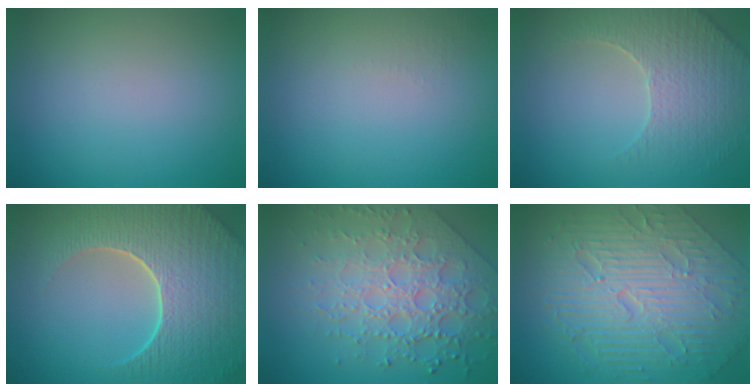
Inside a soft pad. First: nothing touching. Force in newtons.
{"total": 0.6, "press": 0.6, "slide": 0.3}
{"total": 4.1, "press": 4.0, "slide": 0.9}
{"total": 9.3, "press": 6.6, "slide": 6.5}
{"total": 7.2, "press": 5.4, "slide": 4.8}
{"total": 10.9, "press": 7.4, "slide": 8.1}